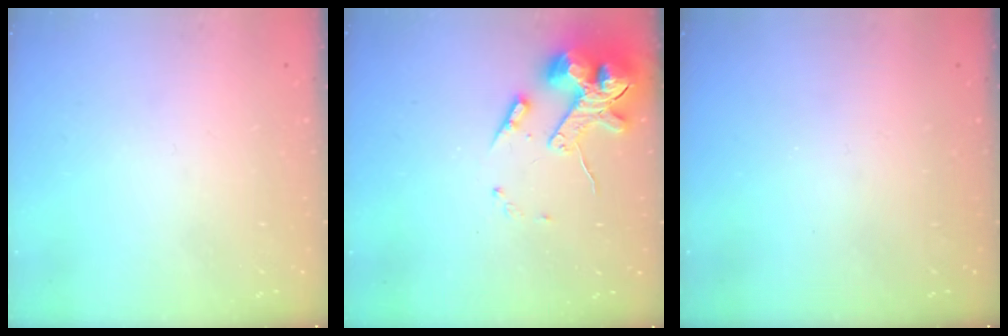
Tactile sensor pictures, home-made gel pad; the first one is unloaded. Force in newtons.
{"total": 14.6, "press": 14.4, "slide": 2.3}
{"total": 0.0}